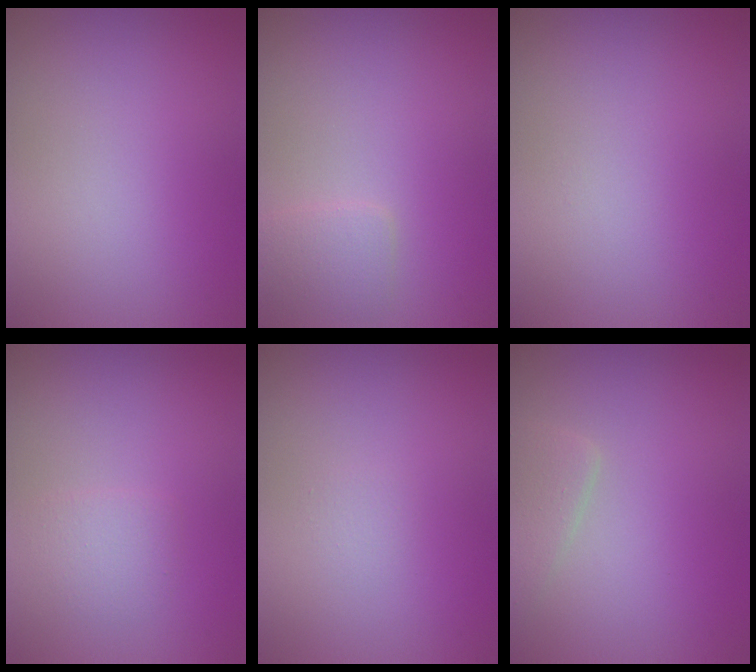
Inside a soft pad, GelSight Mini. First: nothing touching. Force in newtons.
{"total": 1.5, "press": 1.5, "slide": 0.0}
{"total": 0.0}
{"total": 1.3, "press": 1.3, "slide": 0.1}
{"total": 0.5, "press": 0.5, "slide": 0.1}
{"total": 1.7, "press": 1.7, "slide": 0.2}